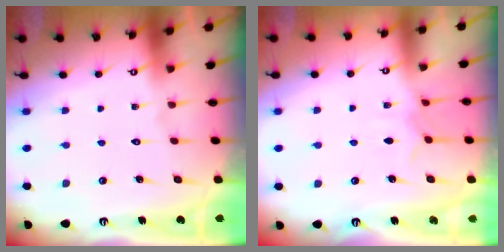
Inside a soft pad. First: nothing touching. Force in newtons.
{"total": 5.1, "press": 5.1, "slide": 0.2}